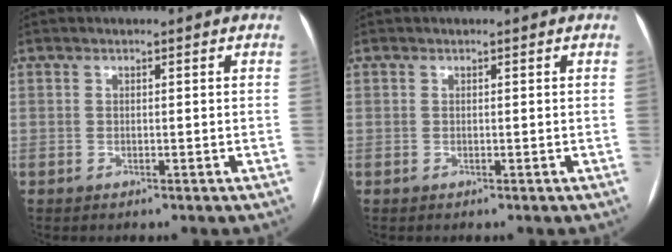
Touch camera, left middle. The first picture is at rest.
{"total": 1.9, "force": [-0.8, -1.5, -1.0], "torque": [0.018, -0.003, -0.011]}